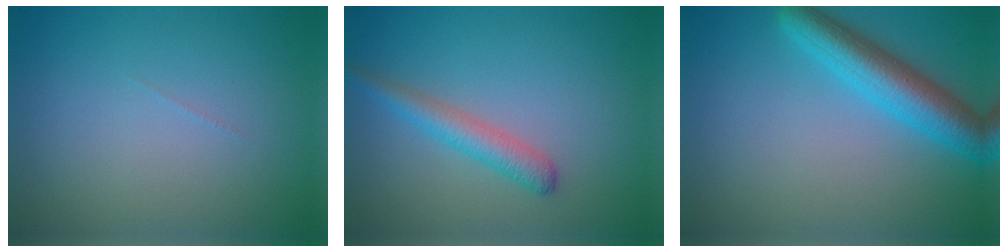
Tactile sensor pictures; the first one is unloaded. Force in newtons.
{"total": 2.7, "press": 2.7, "slide": 0.0}
{"total": 5.6, "press": 5.6, "slide": 0.3}